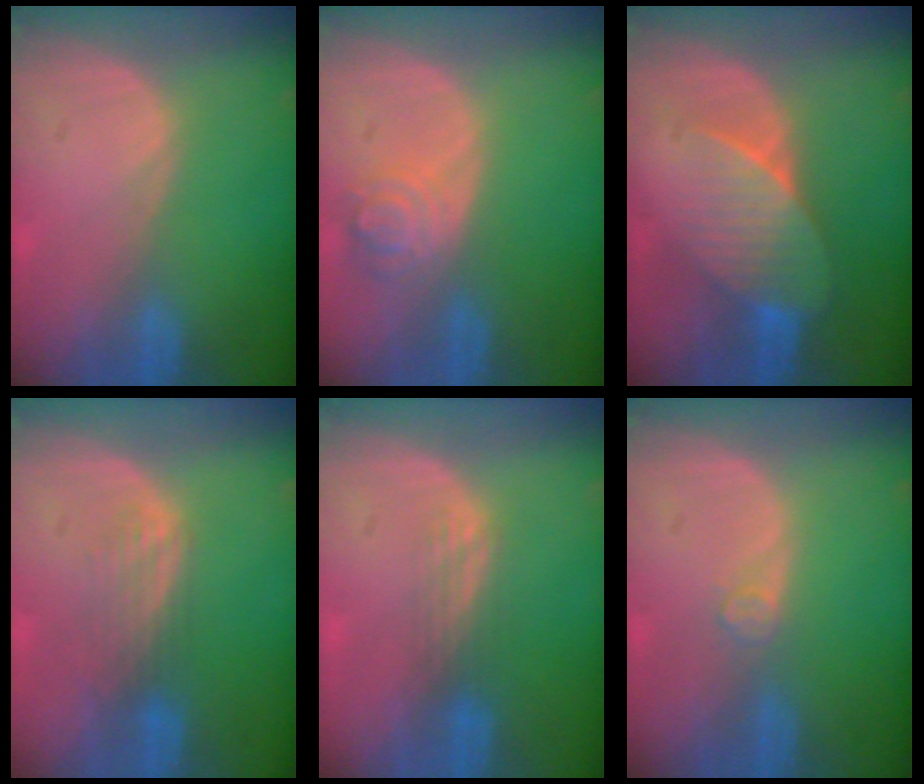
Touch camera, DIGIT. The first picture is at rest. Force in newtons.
{"total": 4.4, "press": 4.1, "slide": 1.6}
{"total": 7.3, "press": 6.9, "slide": 2.5}
{"total": 3.7, "press": 3.1, "slide": 2.0}
{"total": 2.9, "press": 2.5, "slide": 1.5}
{"total": 1.5, "press": 1.5, "slide": 0.2}